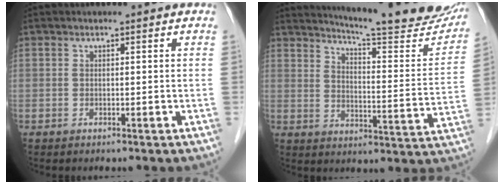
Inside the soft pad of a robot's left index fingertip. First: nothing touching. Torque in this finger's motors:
{"motor_torque": [-0.34, -0.67, 0.24, 0.07]}